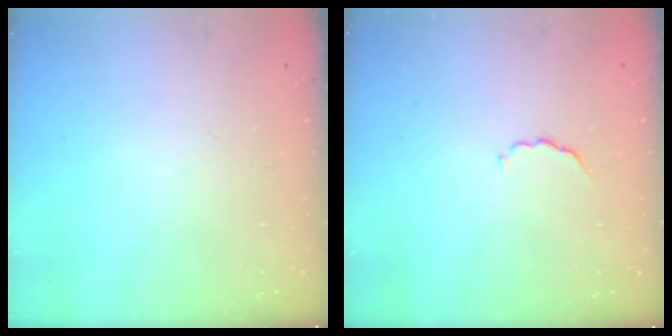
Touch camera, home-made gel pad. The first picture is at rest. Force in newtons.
{"total": 2.8, "press": 2.7, "slide": 0.5}